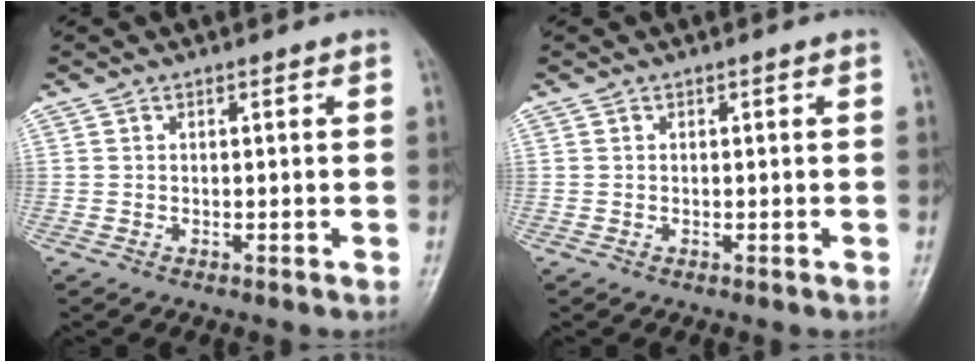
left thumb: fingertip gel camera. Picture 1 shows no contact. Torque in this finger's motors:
{"motor_torque": [-0.37, -0.31, -0.09, 0.12, -0.01]}